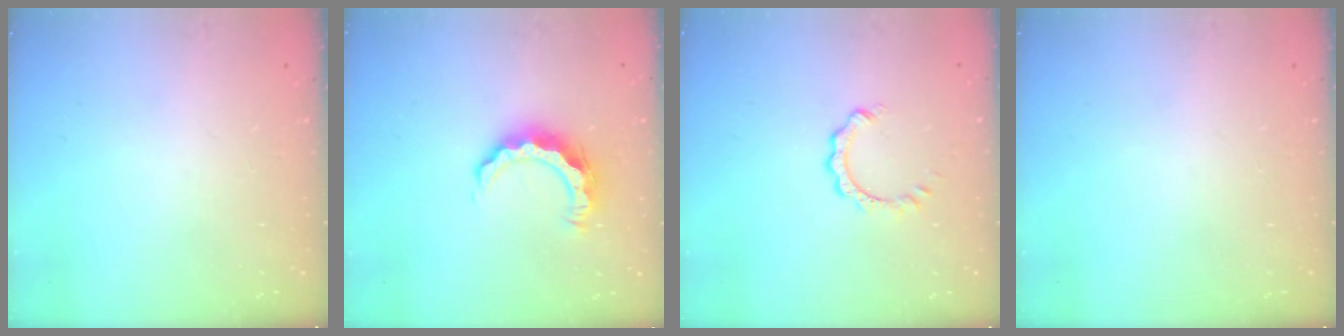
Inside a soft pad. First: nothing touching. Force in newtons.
{"total": 8.2, "press": 8.2, "slide": 0.4}
{"total": 3.3, "press": 3.3, "slide": 0.5}
{"total": 0.0}